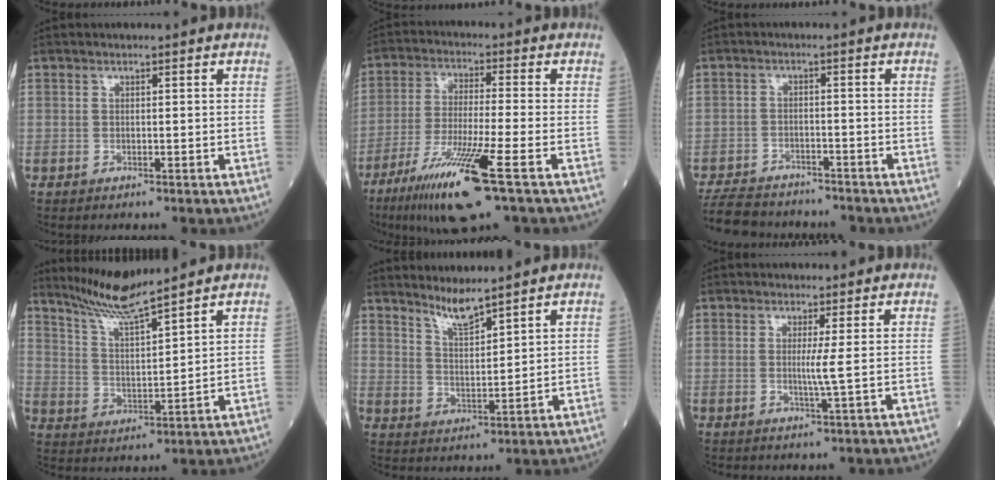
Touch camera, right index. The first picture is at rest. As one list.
[{"total": 14.0, "force": [-7.6, -0.1, 11.7], "torque": [-0.235, -0.038, -0.138]}, {"total": 11.5, "force": [-10.3, 3.9, 3.4], "torque": [-0.074, 0.001, -0.156]}, {"total": 8.3, "force": [7.5, -1.2, 3.2], "torque": [-0.072, -0.011, 0.151]}, {"total": 4.7, "force": [4.2, -0.3, 2.0], "torque": [-0.041, -0.014, 0.087]}, {"total": 2.1, "force": [0.2, -0.8, 1.9], "torque": [-0.041, -0.007, 0.003]}]